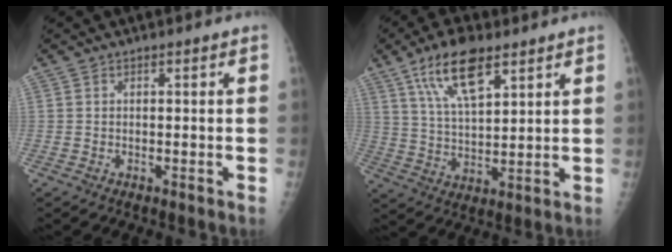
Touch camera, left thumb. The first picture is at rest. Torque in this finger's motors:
{"motor_torque": [0.22, 0.30, 1.10, -0.56, 0.12]}